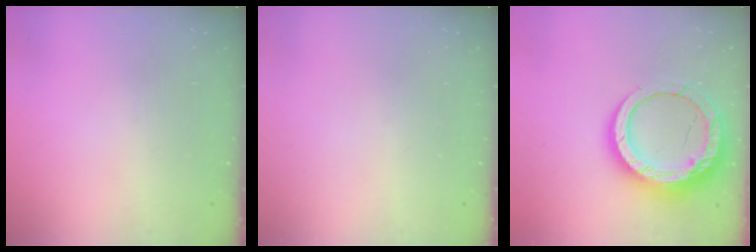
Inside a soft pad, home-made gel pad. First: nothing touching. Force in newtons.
{"total": 0.0}
{"total": 16.4, "press": 16.3, "slide": 1.7}